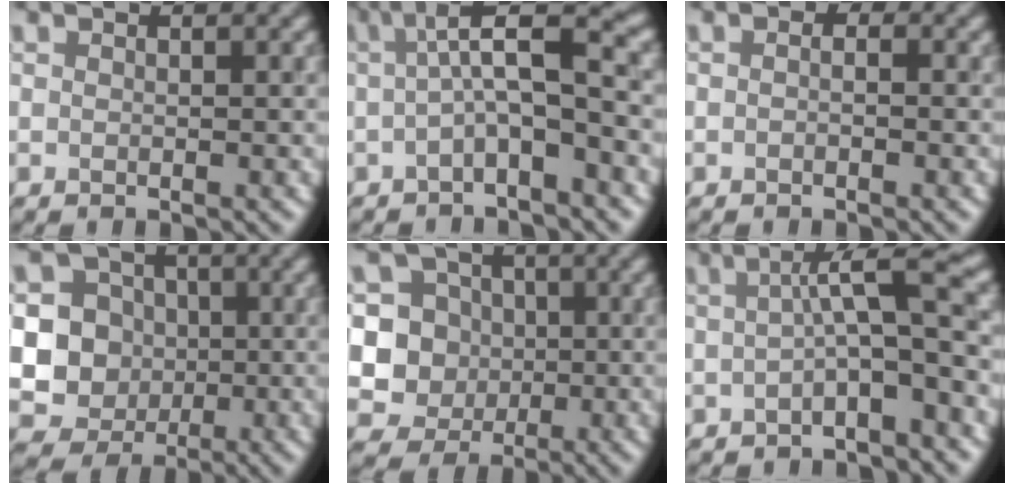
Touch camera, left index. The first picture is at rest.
{"total": 5.5, "force": [0.3, 1.2, 5.4], "torque": [-0.082, 0.025, -0.003]}
{"total": 0.8, "force": [-0.1, 0.5, 0.7], "torque": [0.000, -0.002, -0.013]}
{"total": 10.3, "force": [-0.4, 9.9, 2.8], "torque": [-0.072, 0.011, -0.023]}
{"total": 6.6, "force": [0.4, 6.4, 1.6], "torque": [-0.024, 0.026, -0.009]}
{"total": 5.4, "force": [-0.2, 0.8, 5.4], "torque": [-0.076, 0.020, -0.011]}